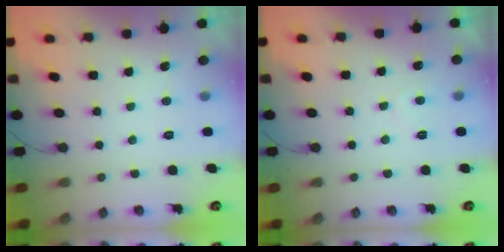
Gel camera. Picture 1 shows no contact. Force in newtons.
{"total": 0.5, "press": 0.2, "slide": 0.5}